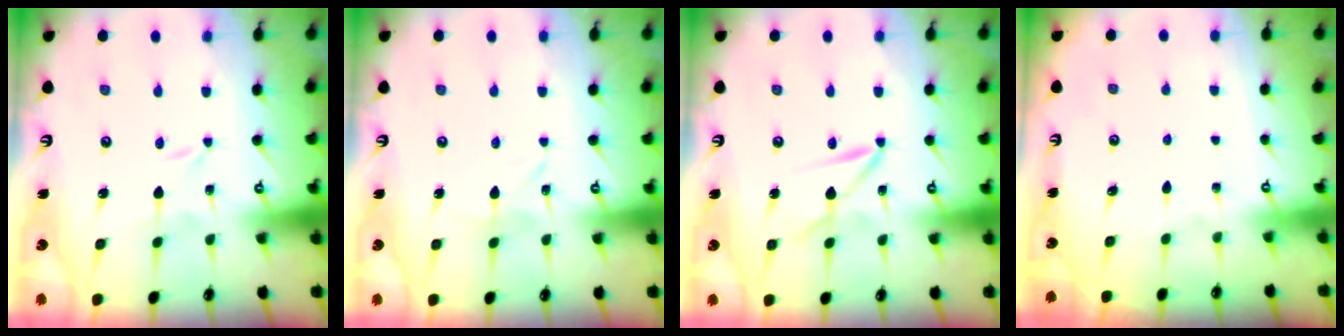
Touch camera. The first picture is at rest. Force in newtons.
{"total": 2.3, "press": 2.3, "slide": 0.1}
{"total": 2.5, "press": 2.5, "slide": 0.3}
{"total": 0.5, "press": 0.5, "slide": 0.1}